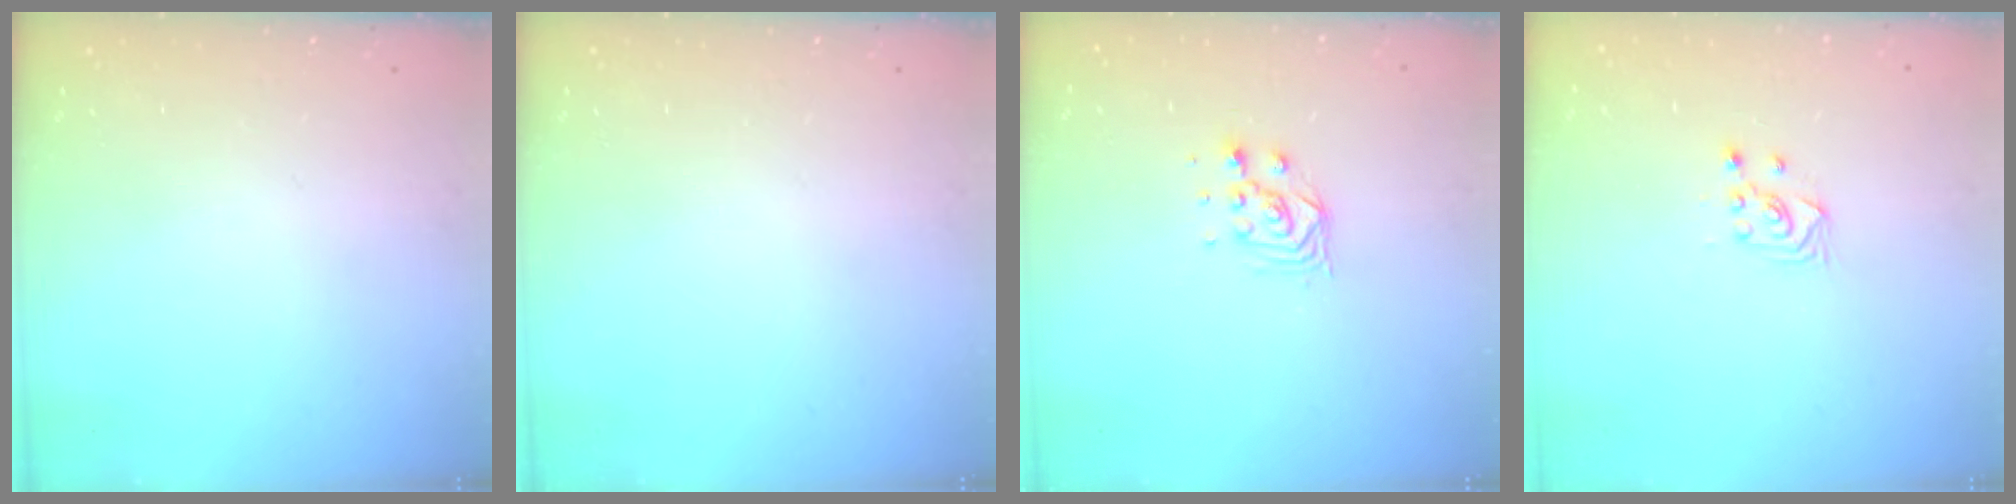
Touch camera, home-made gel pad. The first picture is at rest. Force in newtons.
{"total": 0.0}
{"total": 6.1, "press": 6.0, "slide": 0.4}
{"total": 2.6, "press": 2.6, "slide": 0.3}